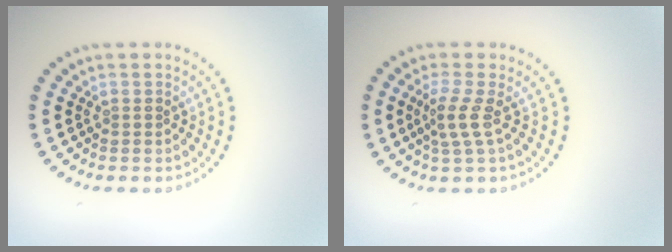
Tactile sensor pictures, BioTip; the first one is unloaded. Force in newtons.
{"total": 2.2, "press": 1.5, "slide": 1.6}